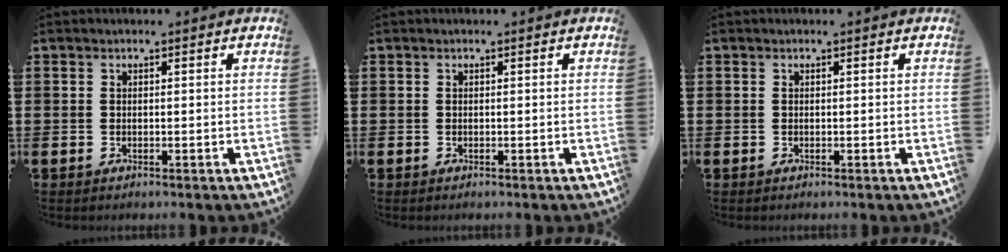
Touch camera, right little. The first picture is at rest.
{"total": 0.0}
{"total": 0.0}